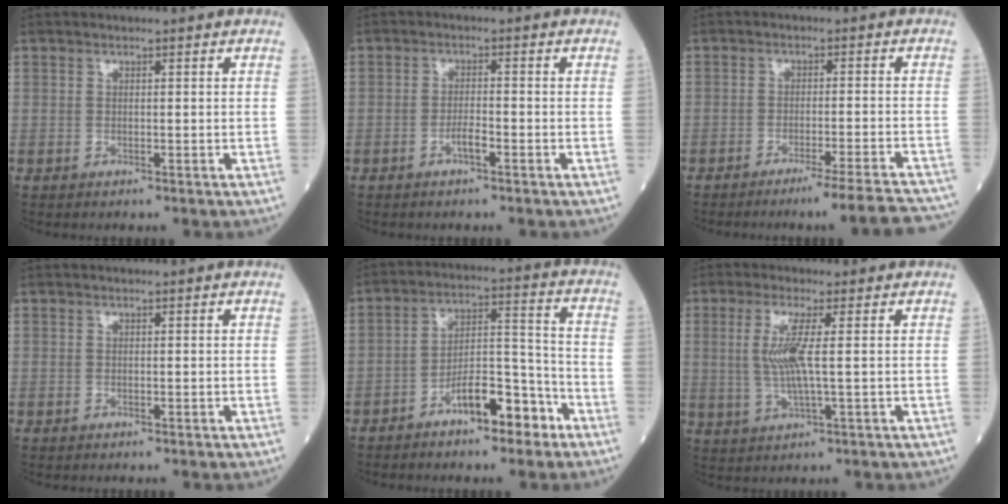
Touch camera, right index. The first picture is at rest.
{"total": 2.4, "force": [-1.3, 0.3, 2.0], "torque": [-0.035, 0.001, -0.026]}
{"total": 11.4, "force": [-10.4, -0.7, 4.5], "torque": [-0.030, 0.001, -0.139]}
{"total": 0.0}
{"total": 9.4, "force": [-5.9, 3.0, 6.7], "torque": [-0.113, 0.026, -0.097]}
{"total": 5.7, "force": [0.8, 0.0, 5.7], "torque": [-0.127, -0.004, 0.016]}